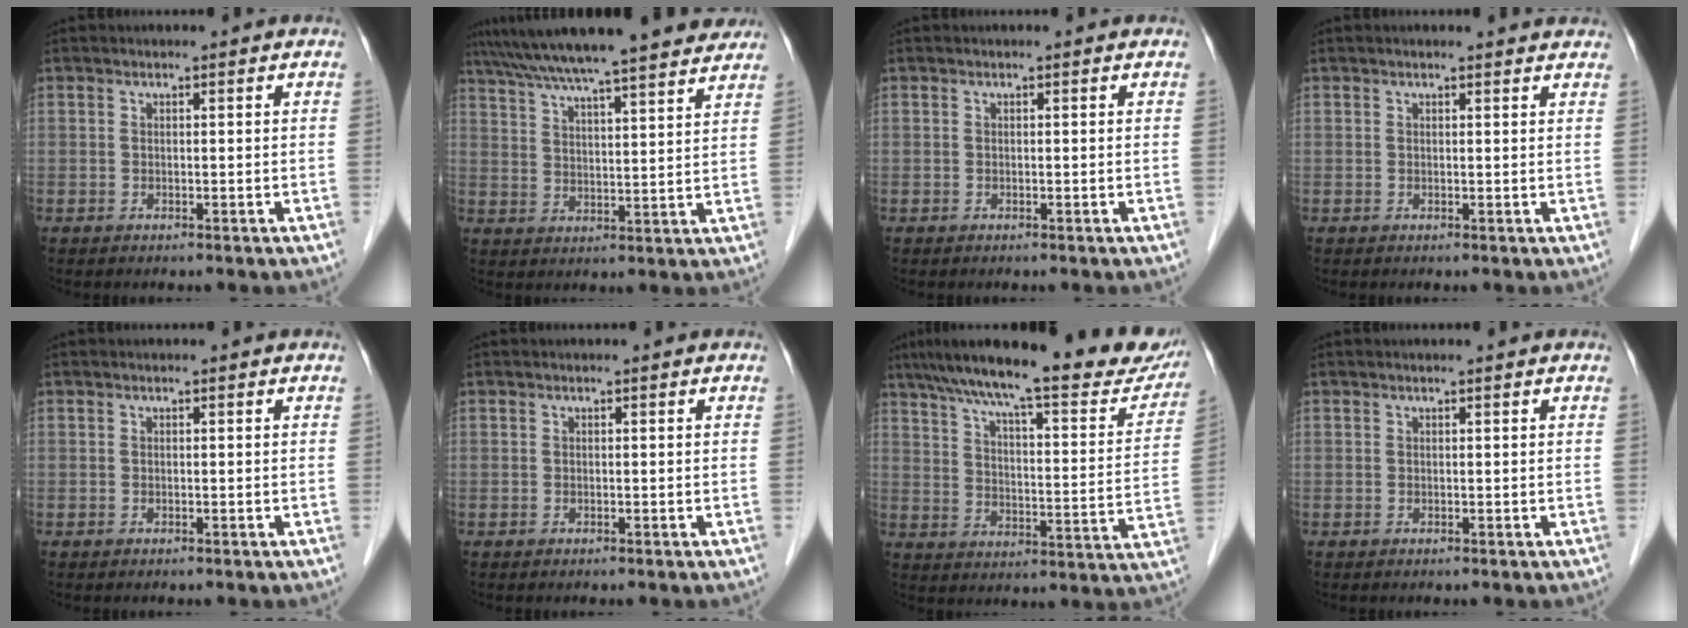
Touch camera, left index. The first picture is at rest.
{"total": 22.4, "force": [19.6, 1.7, 10.8], "torque": [-0.182, 0.025, 0.273]}
{"total": 0.0}
{"total": 4.2, "force": [4.0, 0.5, 1.2], "torque": [-0.015, 0.013, 0.033]}
{"total": 0.0}
{"total": 0.0}
{"total": 26.6, "force": [22.0, 4.7, 14.1], "torque": [-0.220, -0.017, 0.291]}
{"total": 0.8, "force": [0.8, 0.0, 0.3], "torque": [-0.006, 0.010, 0.011]}